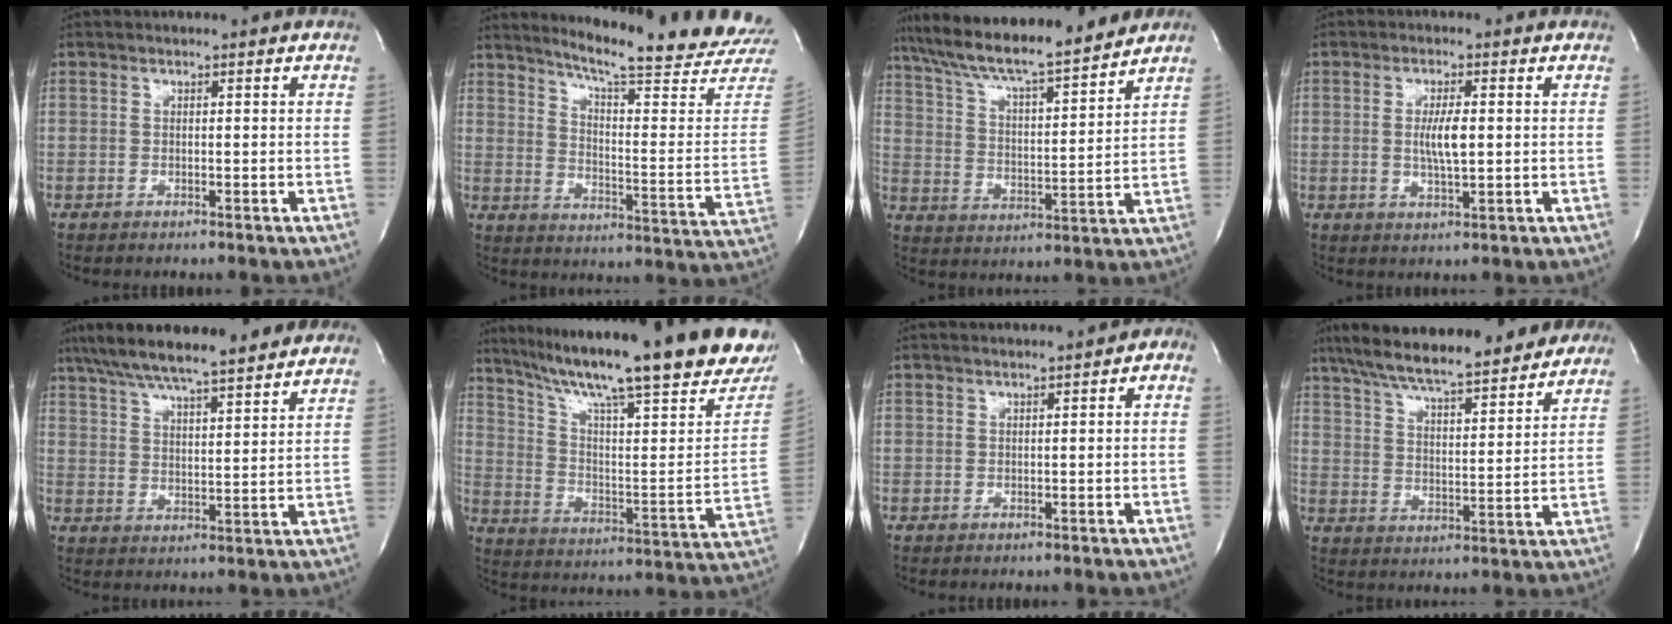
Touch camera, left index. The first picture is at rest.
{"total": 22.3, "force": [20.3, -0.5, 9.4], "torque": [-0.142, -0.108, 0.252]}
{"total": 17.8, "force": [15.5, 1.7, 8.7], "torque": [-0.157, 0.016, 0.250]}
{"total": 4.6, "force": [0.2, 0.8, 4.6], "torque": [-0.086, -0.002, 0.002]}
{"total": 17.7, "force": [14.5, 2.8, 9.8], "torque": [-0.171, 0.034, 0.218]}
{"total": 33.1, "force": [24.5, 4.4, 21.8], "torque": [-0.302, -0.038, 0.336]}
{"total": 2.6, "force": [0.2, 1.0, 2.4], "torque": [-0.028, 0.014, -0.001]}
{"total": 19.9, "force": [16.3, 3.9, 10.7], "torque": [-0.177, 0.028, 0.239]}